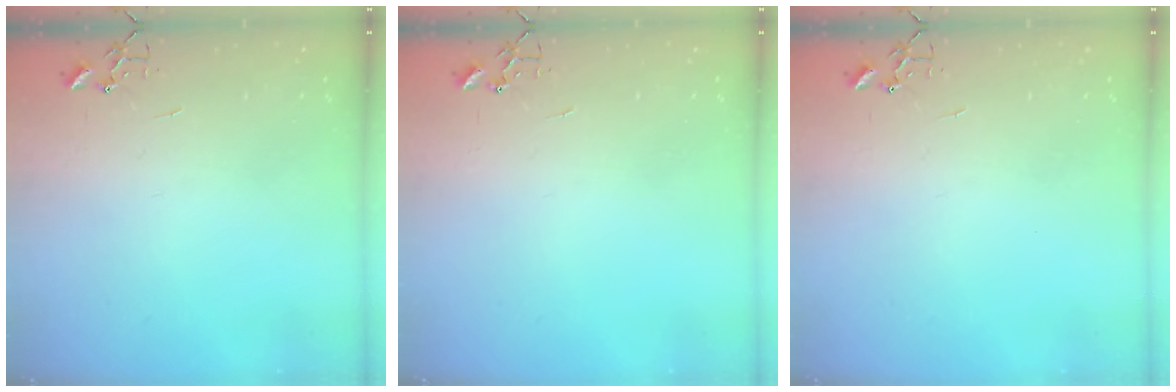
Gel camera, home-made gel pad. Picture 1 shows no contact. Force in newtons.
{"total": 0.0}
{"total": 0.0}